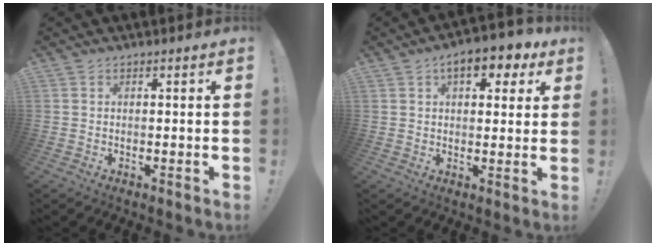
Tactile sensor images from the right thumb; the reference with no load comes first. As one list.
[{"total": 9.0, "force": [4.4, 4.4, 6.5], "torque": [-0.078, -0.013, 0.071]}]